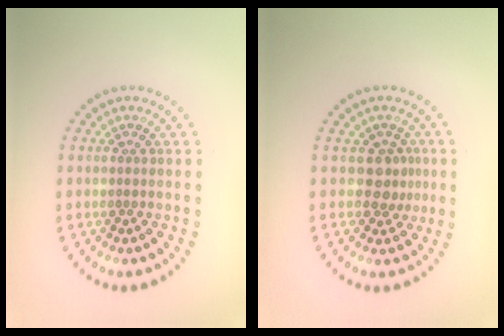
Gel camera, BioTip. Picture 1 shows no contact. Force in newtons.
{"total": 2.1, "press": 1.7, "slide": 1.2}